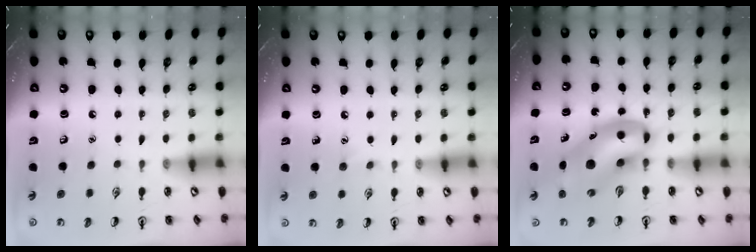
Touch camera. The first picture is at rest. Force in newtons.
{"total": 3.6, "press": 3.4, "slide": 1.1}
{"total": 11.6, "press": 11.2, "slide": 3.2}